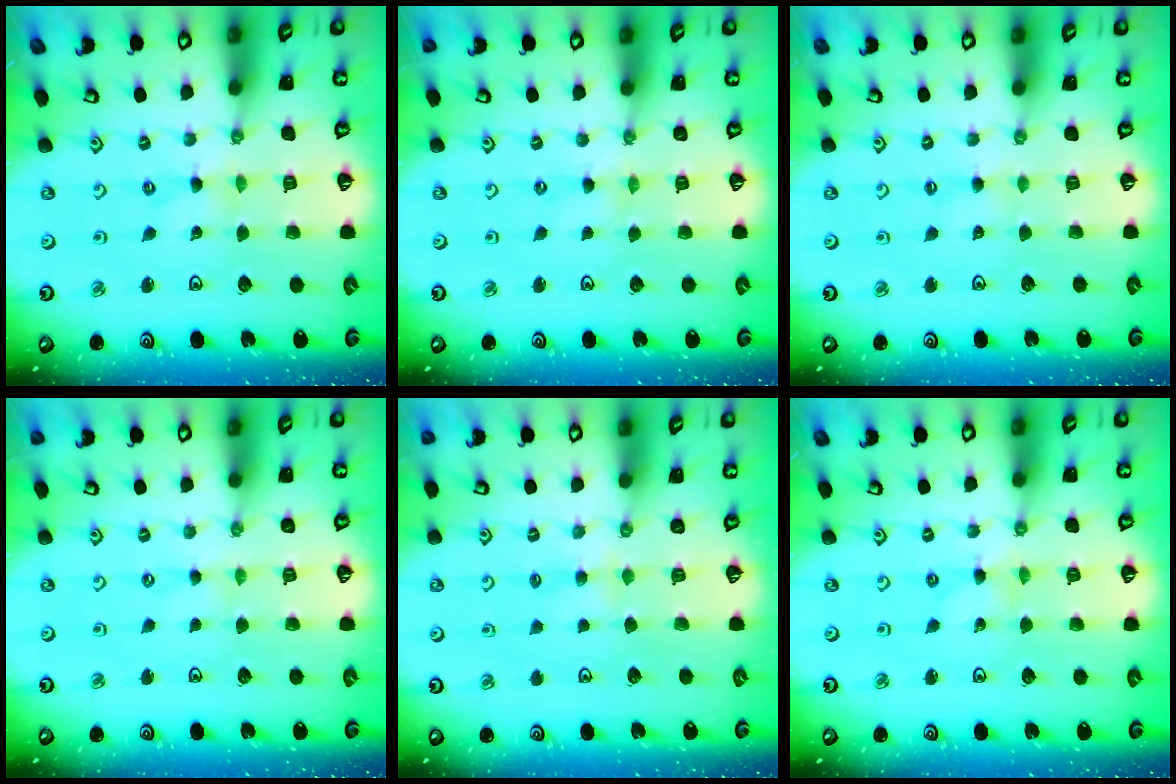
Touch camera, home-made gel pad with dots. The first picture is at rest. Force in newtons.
{"total": 0.0}
{"total": 1.4, "press": 1.4, "slide": 0.2}
{"total": 0.0}
{"total": 2.1, "press": 2.1, "slide": 0.4}
{"total": 0.0}